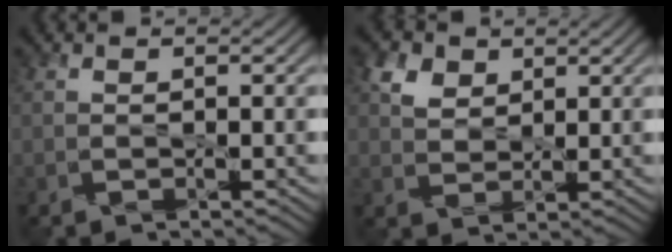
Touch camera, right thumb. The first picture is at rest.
{"total": 3.7, "force": [2.5, 2.4, 1.0], "torque": [-0.030, 0.007, 0.049]}